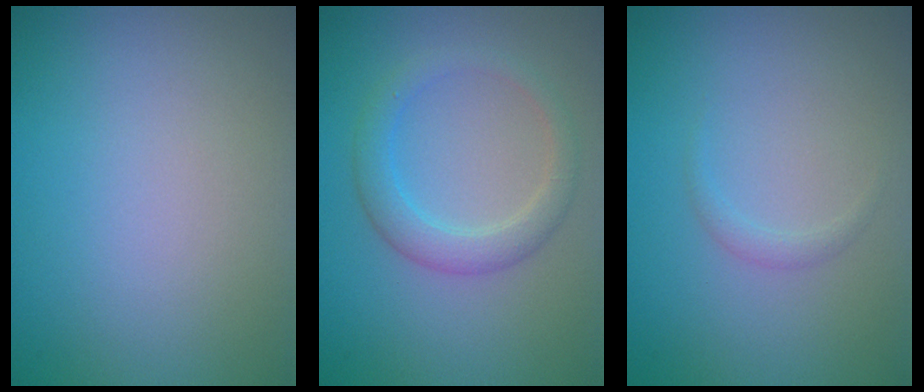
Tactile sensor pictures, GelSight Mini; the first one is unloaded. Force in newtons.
{"total": 2.8, "press": 2.8, "slide": 0.1}
{"total": 0.8, "press": 0.8, "slide": 0.0}